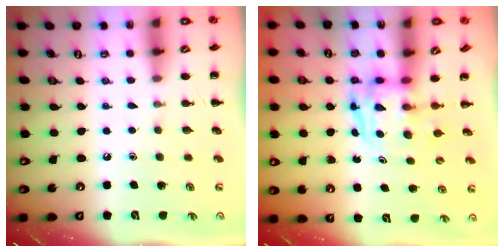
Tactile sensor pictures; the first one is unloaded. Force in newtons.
{"total": 4.0, "press": 3.9, "slide": 0.4}